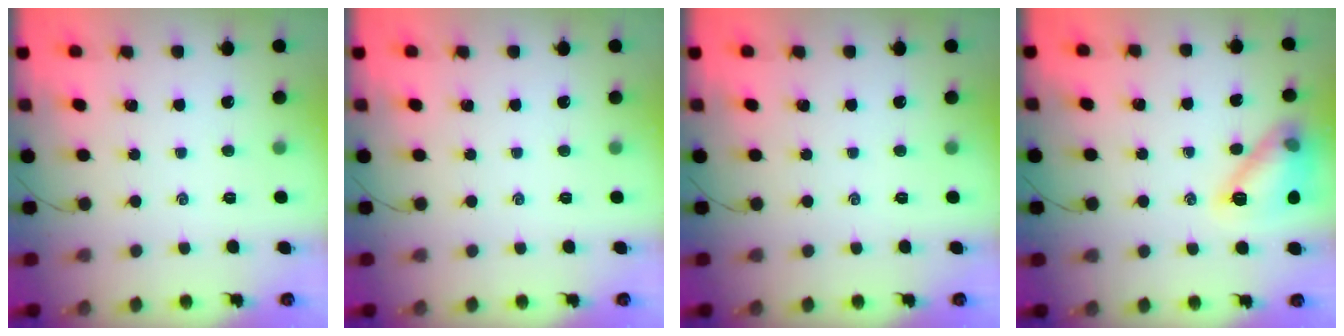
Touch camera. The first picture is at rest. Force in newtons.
{"total": 0.0}
{"total": 0.0}
{"total": 13.3, "press": 13.3, "slide": 0.2}